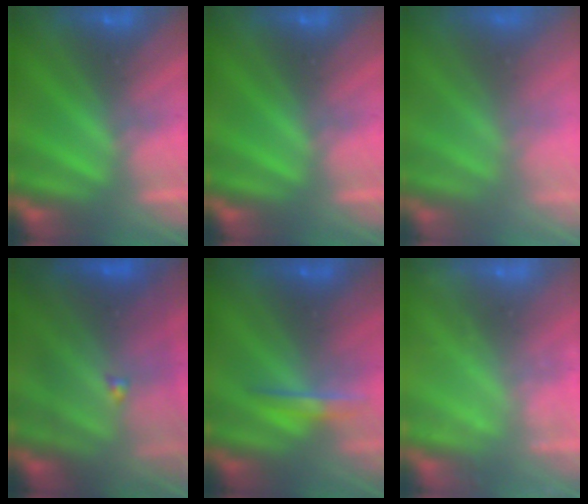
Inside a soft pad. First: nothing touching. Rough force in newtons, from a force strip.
{"total": 0.0}
{"total": 9.3}
{"total": 7.4}
{"total": 1.7}
{"total": 2.4}